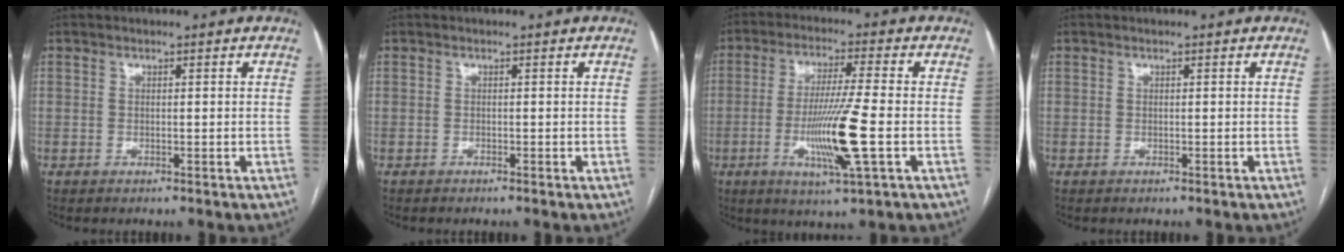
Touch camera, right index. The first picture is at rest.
{"total": 0.0}
{"total": 11.3, "force": [-2.9, -0.5, 10.9], "torque": [-0.214, -0.018, -0.055]}
{"total": 0.0}